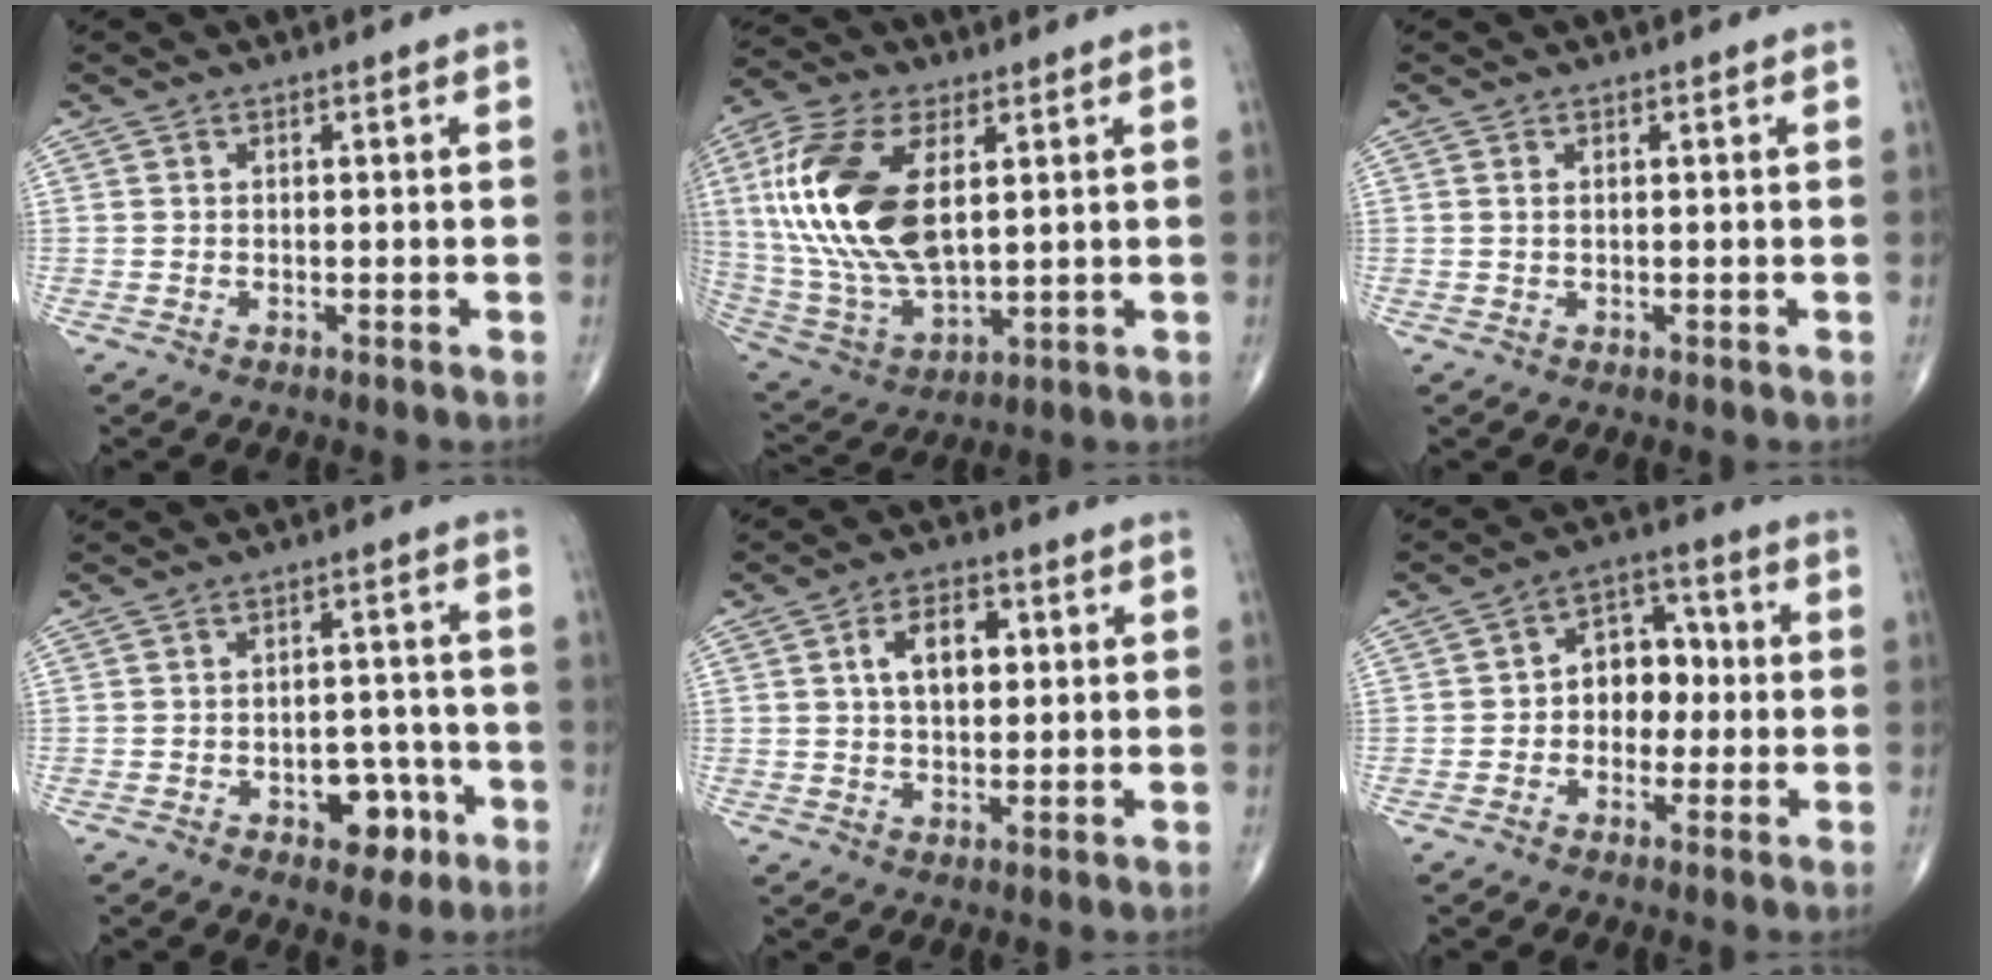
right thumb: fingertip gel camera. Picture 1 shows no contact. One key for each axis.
{"total": 21.7, "fx": 4.6, "fy": 11.3, "fz": 17.9, "tx": -0.377, "ty": -0.018, "tz": 0.087}
{"total": 0.6, "fx": 0.2, "fy": 0.2, "fz": 0.5, "tx": -0.013, "ty": 0.004, "tz": 0.006}
{"total": 7.2, "fx": -3.4, "fy": 4.5, "fz": 4.5, "tx": -0.029, "ty": 0.034, "tz": -0.042}
{"total": 7.7, "fx": 1.7, "fy": 4.6, "fz": 6.0, "tx": -0.083, "ty": 0.008, "tz": 0.026}
{"total": 8.4, "fx": -0.5, "fy": 6.3, "fz": 5.5, "tx": -0.042, "ty": 0.033, "tz": -0.021}